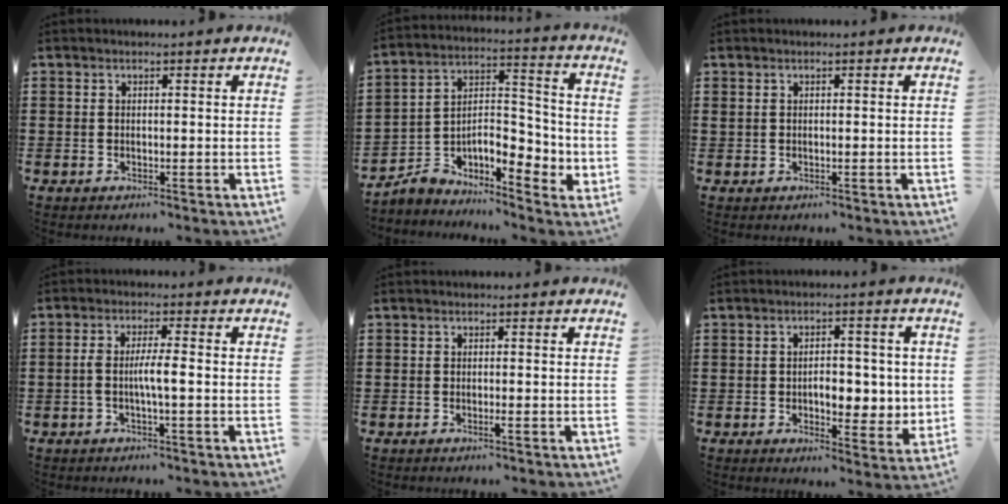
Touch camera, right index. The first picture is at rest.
{"total": 6.1, "force": [-2.4, 4.0, 3.9], "torque": [-0.077, -0.003, -0.043]}
{"total": 0.0}
{"total": 3.9, "force": [-0.8, 0.4, 3.8], "torque": [-0.076, -0.004, -0.020]}
{"total": 0.9, "force": [-0.5, 0.0, 0.8], "torque": [-0.022, -0.007, -0.011]}
{"total": 6.1, "force": [-0.3, 3.3, 5.2], "torque": [-0.067, -0.004, -0.013]}